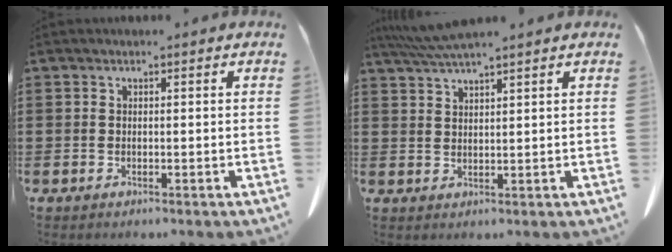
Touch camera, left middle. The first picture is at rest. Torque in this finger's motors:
{"motor_torque": [1.05, -1.09, 0.16, 0.04]}